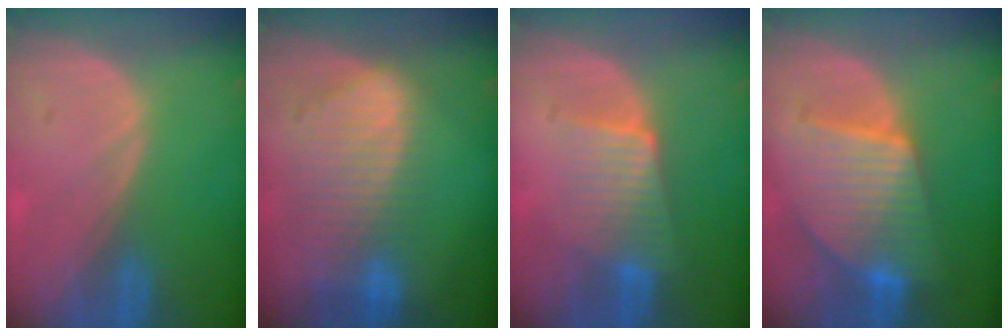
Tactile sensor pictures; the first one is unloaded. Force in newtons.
{"total": 9.3, "press": 8.1, "slide": 4.5}
{"total": 6.2, "press": 5.9, "slide": 1.8}
{"total": 9.8, "press": 9.7, "slide": 0.7}